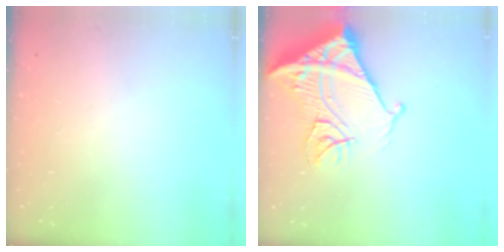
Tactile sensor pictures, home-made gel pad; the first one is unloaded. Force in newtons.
{"total": 17.6, "press": 17.4, "slide": 2.1}